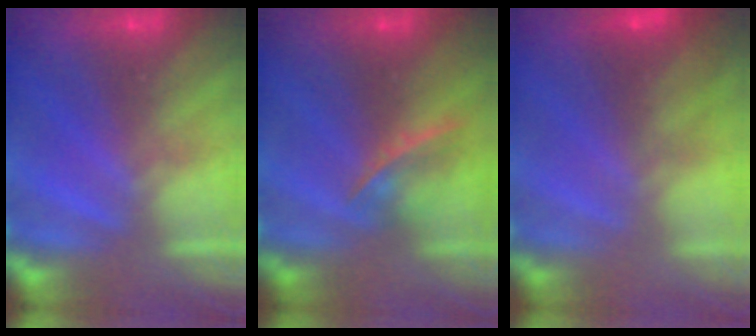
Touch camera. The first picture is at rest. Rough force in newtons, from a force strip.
{"total": 4.6}
{"total": 2.9}